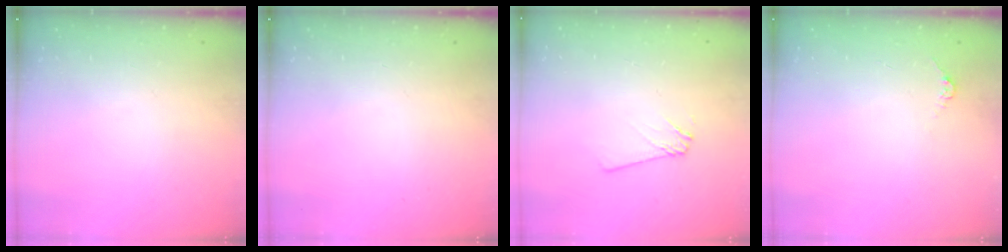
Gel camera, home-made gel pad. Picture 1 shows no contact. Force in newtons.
{"total": 0.0}
{"total": 2.9, "press": 2.9, "slide": 0.4}
{"total": 3.7, "press": 3.6, "slide": 0.4}